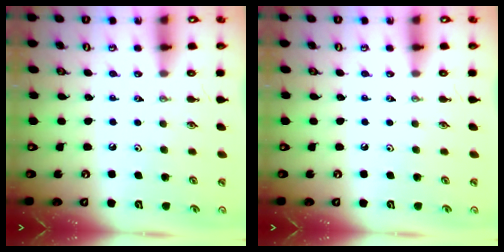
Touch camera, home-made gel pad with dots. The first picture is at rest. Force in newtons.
{"total": 0.0}